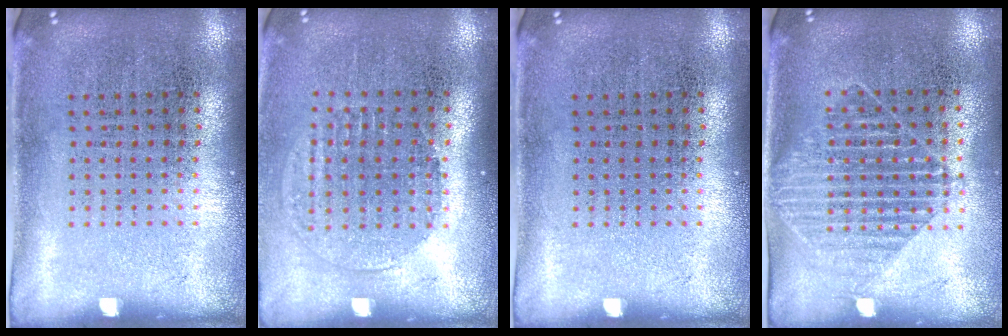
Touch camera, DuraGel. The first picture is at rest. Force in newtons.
{"total": 1.4, "press": 1.2, "slide": 0.6}
{"total": 0.0}
{"total": 1.5, "press": 1.3, "slide": 0.8}